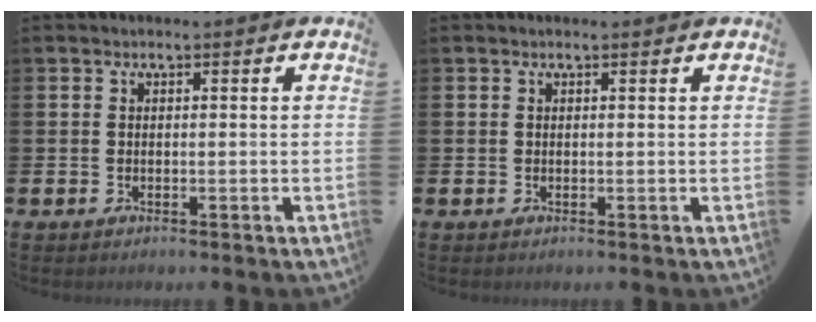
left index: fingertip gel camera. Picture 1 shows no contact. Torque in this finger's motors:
{"motor_torque": [0.86, -1.27, -0.24, 0.00]}